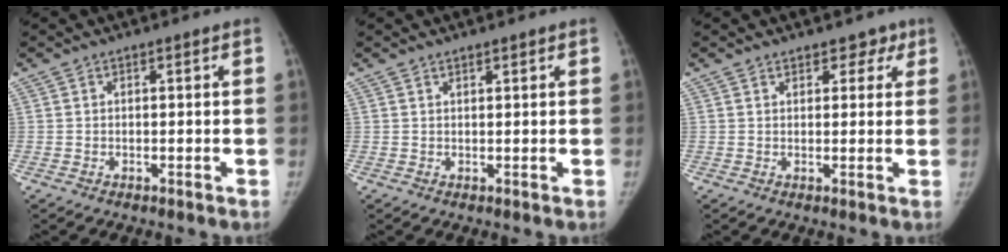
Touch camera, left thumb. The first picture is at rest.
{"total": 1.1, "force": [0.9, 0.3, 0.5], "torque": [-0.006, -0.005, 0.016]}
{"total": 3.5, "force": [2.5, 2.3, 1.1], "torque": [0.019, -0.010, 0.030]}